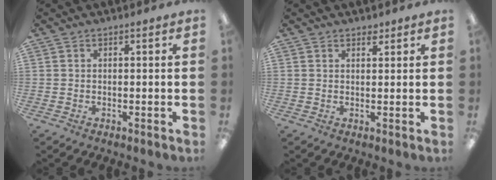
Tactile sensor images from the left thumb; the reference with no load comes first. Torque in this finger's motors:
{"motor_torque": [-0.09, 0.04, -0.30, 0.06, -0.02]}